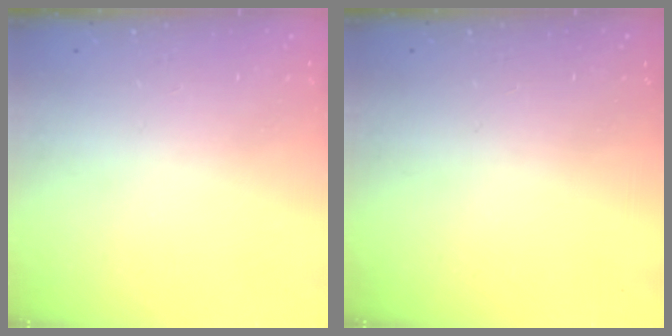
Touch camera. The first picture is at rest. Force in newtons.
{"total": 0.0}